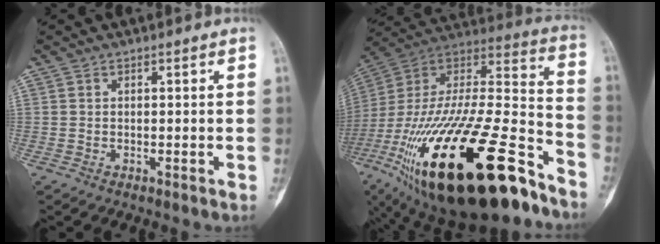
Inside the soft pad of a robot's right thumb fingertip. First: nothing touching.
{"total": 43.3, "force": [-22.3, 15.5, 33.7], "torque": [-0.615, 0.024, -0.372]}